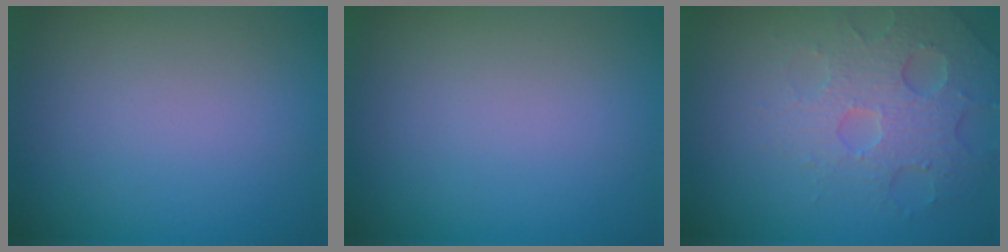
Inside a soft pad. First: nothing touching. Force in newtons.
{"total": 0.0}
{"total": 4.7, "press": 3.6, "slide": 2.9}